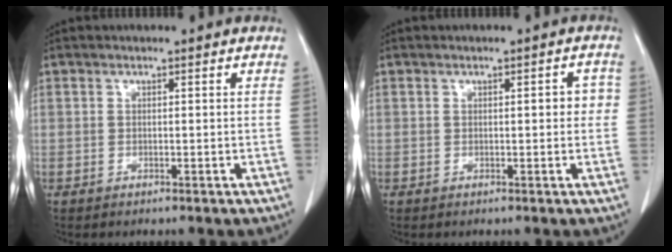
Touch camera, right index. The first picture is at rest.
{"total": 2.3, "force": [0.2, 1.0, 2.1], "torque": [-0.018, 0.009, 0.000]}